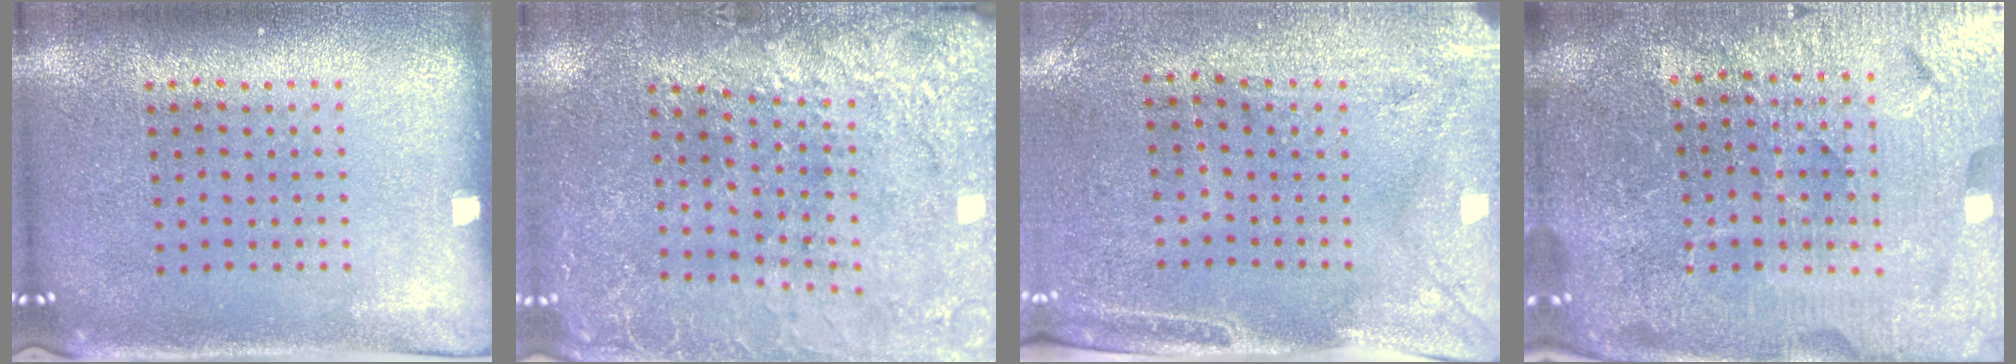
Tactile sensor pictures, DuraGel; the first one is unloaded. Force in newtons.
{"total": 2.8, "press": 2.8, "slide": 0.1}
{"total": 2.9, "press": 2.5, "slide": 1.5}
{"total": 5.8, "press": 5.2, "slide": 2.5}